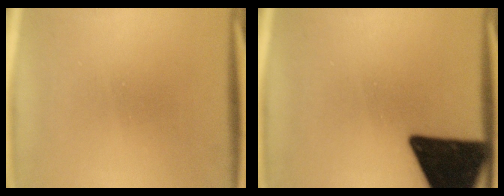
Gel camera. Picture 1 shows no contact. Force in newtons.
{"total": 18.5}